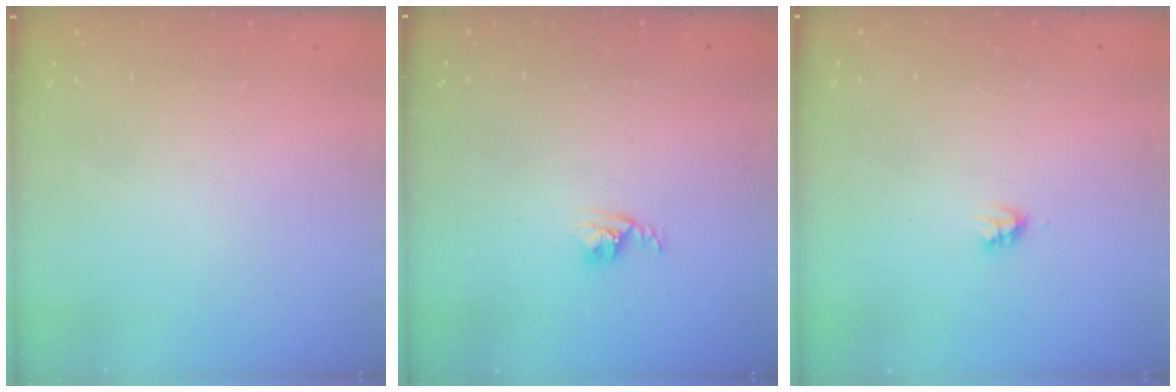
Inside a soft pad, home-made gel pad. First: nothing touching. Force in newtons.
{"total": 2.9, "press": 2.9, "slide": 0.4}
{"total": 2.7, "press": 2.7, "slide": 0.2}